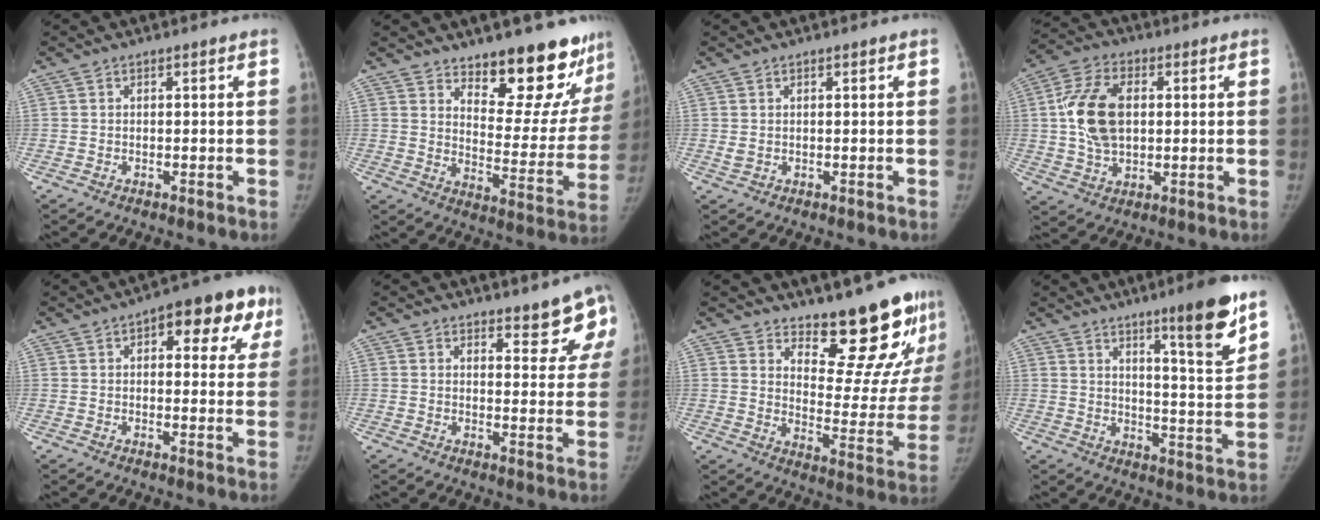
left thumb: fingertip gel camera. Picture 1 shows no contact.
{"total": 18.7, "force": [14.7, 6.6, 9.5], "torque": [-0.074, -0.122, 0.201]}
{"total": 1.3, "force": [0.4, 0.8, 1.0], "torque": [-0.018, 0.000, 0.013]}
{"total": 12.7, "force": [1.5, 8.1, 9.6], "torque": [-0.173, 0.008, 0.027]}
{"total": 13.6, "force": [5.8, 6.4, 10.5], "torque": [-0.080, 0.003, 0.062]}
{"total": 7.7, "force": [6.3, 3.0, 3.3], "torque": [-0.003, -0.041, 0.061]}
{"total": 19.1, "force": [15.3, 6.1, 9.6], "torque": [-0.077, -0.139, 0.208]}
{"total": 12.7, "force": [8.1, 1.3, 9.7], "torque": [-0.125, -0.059, 0.123]}